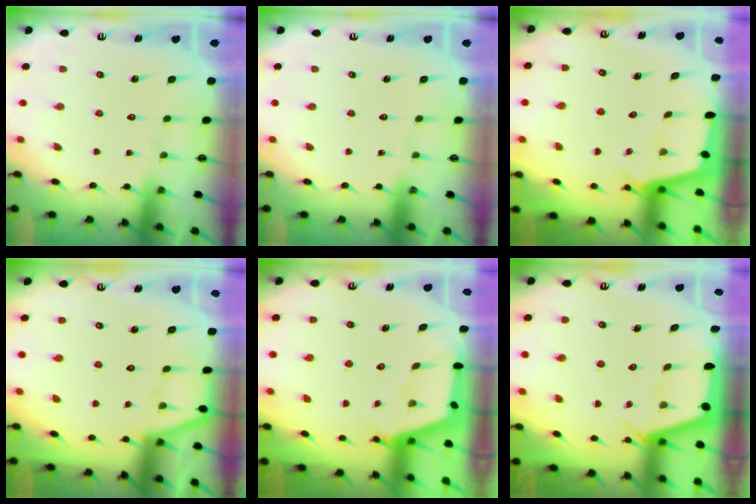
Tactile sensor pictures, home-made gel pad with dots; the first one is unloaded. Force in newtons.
{"total": 0.0}
{"total": 2.5, "press": 2.5, "slide": 0.3}
{"total": 4.4, "press": 4.4, "slide": 0.3}
{"total": 2.8, "press": 2.7, "slide": 0.4}
{"total": 2.4, "press": 2.4, "slide": 0.3}